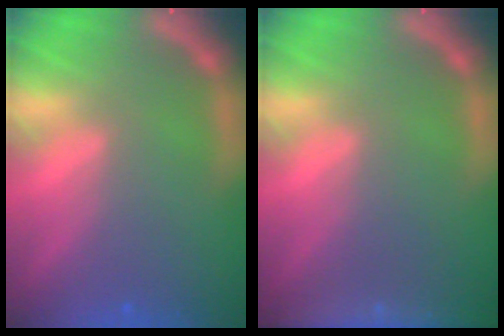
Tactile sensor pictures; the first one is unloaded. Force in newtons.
{"total": 6.5}